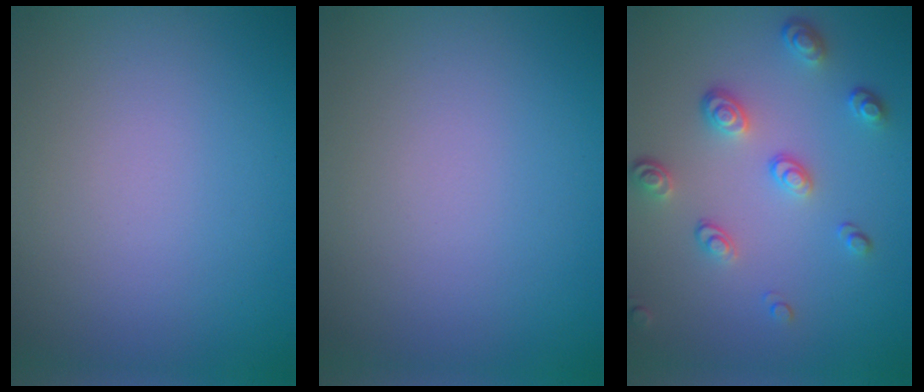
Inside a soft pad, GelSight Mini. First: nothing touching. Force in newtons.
{"total": 0.0}
{"total": 3.4, "press": 2.6, "slide": 2.3}